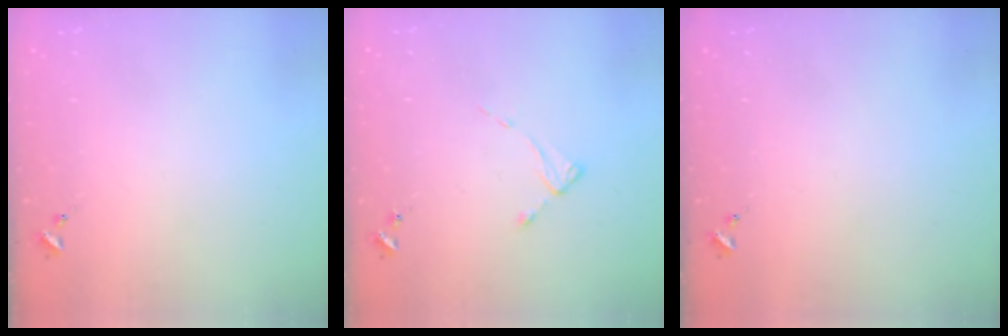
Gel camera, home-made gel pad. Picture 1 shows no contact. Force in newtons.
{"total": 2.6, "press": 2.6, "slide": 0.4}
{"total": 0.0}